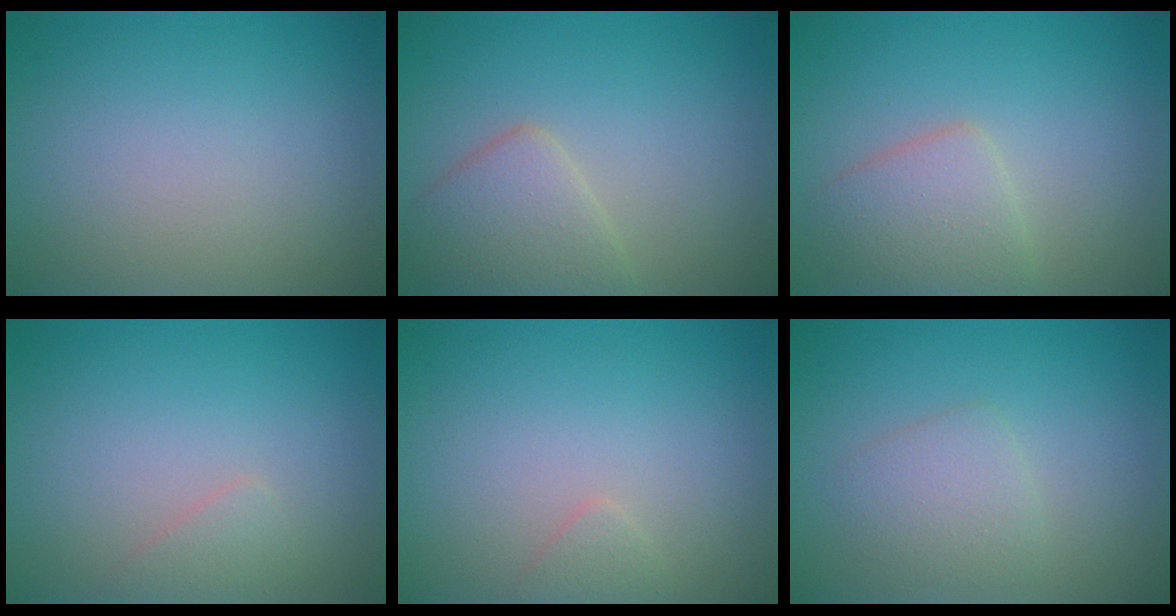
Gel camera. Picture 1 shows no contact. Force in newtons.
{"total": 3.4, "press": 3.4, "slide": 0.4}
{"total": 3.3, "press": 3.3, "slide": 0.2}
{"total": 1.1, "press": 1.1, "slide": 0.1}
{"total": 0.8, "press": 0.8, "slide": 0.1}
{"total": 2.1, "press": 2.1, "slide": 0.1}